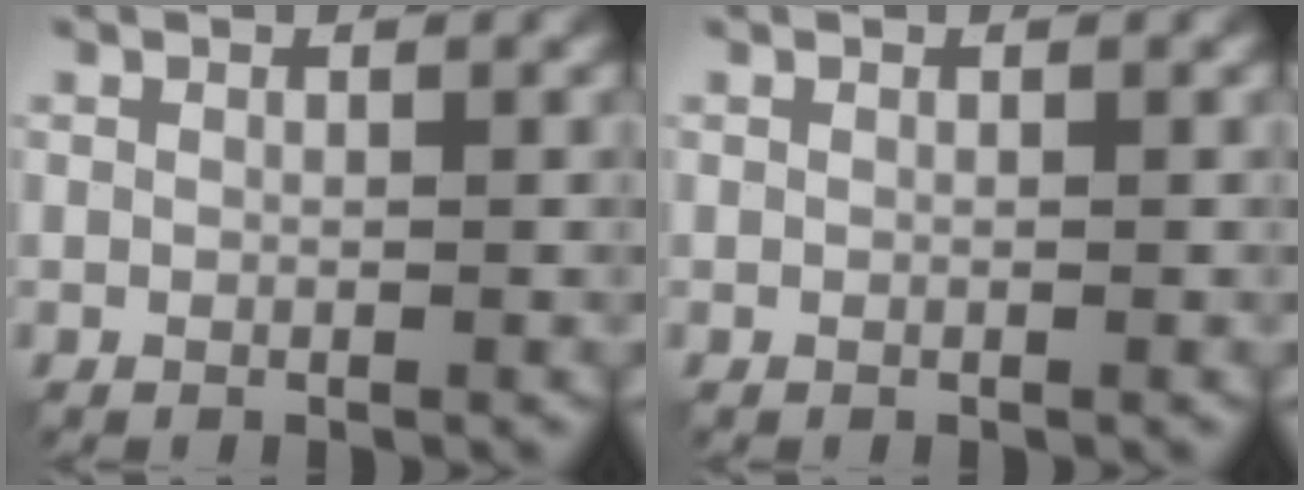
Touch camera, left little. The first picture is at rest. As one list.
[{"total": 0.0}]